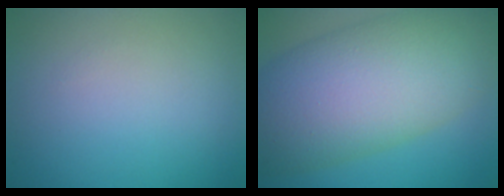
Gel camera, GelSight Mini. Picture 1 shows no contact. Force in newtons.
{"total": 12.4, "press": 12.3, "slide": 0.4}